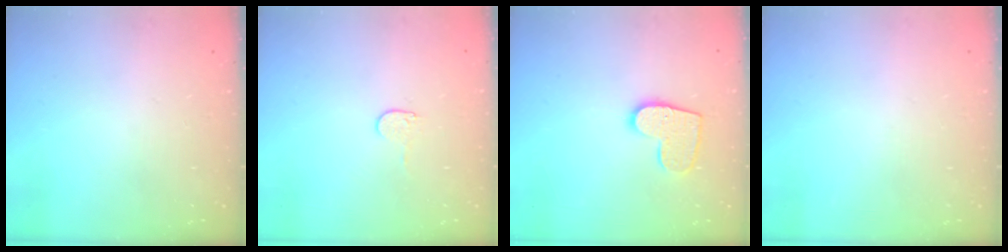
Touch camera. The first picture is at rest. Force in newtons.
{"total": 4.0, "press": 4.0, "slide": 0.3}
{"total": 11.3, "press": 11.3, "slide": 0.7}
{"total": 0.0}